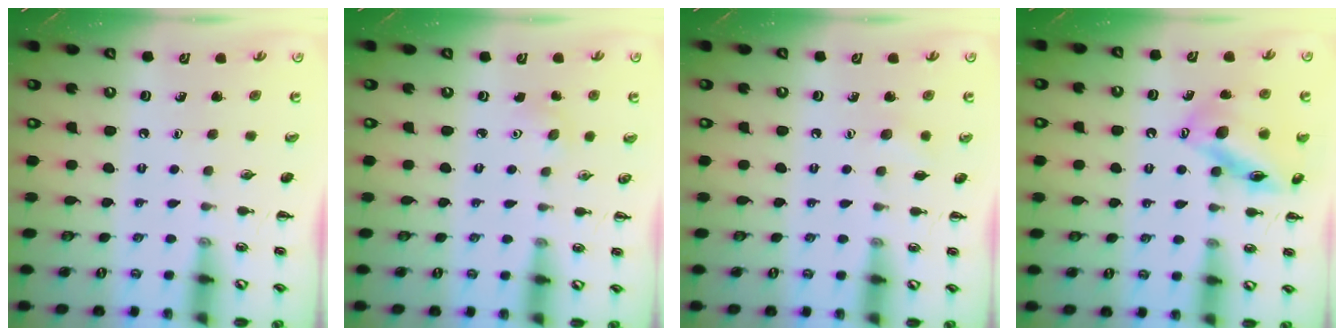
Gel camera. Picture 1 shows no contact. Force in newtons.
{"total": 3.2, "press": 3.1, "slide": 0.8}
{"total": 4.5, "press": 4.4, "slide": 1.2}
{"total": 16.0, "press": 15.8, "slide": 2.4}